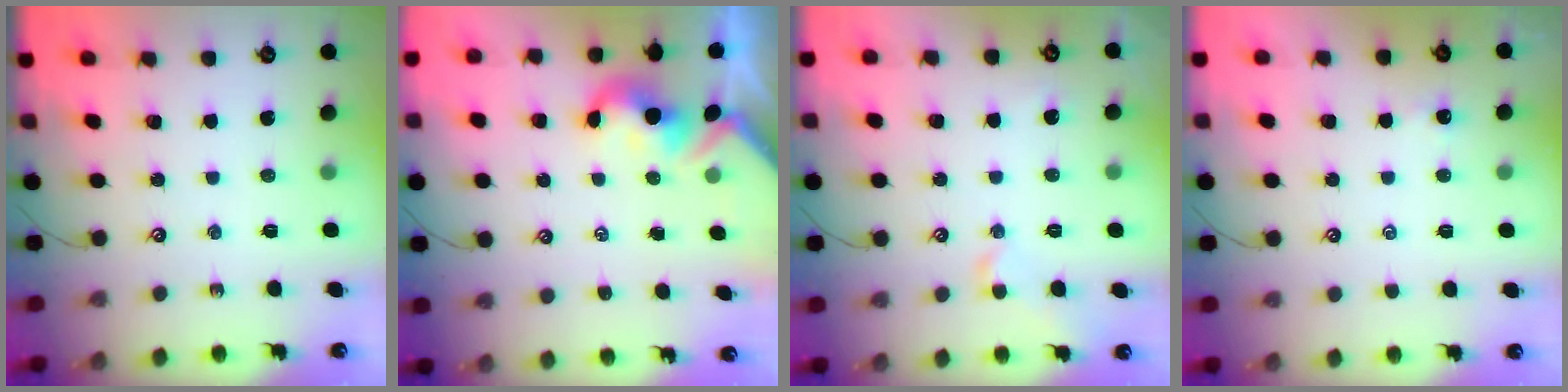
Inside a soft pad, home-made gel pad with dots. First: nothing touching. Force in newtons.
{"total": 2.2, "press": 2.1, "slide": 0.5}
{"total": 1.1, "press": 1.0, "slide": 0.5}
{"total": 1.5, "press": 1.4, "slide": 0.2}